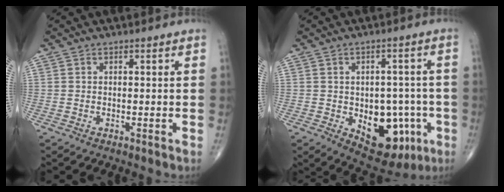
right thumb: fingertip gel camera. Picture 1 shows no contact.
{"total": 14.1, "force": [-4.1, 8.8, 10.2], "torque": [-0.088, 0.019, -0.039]}